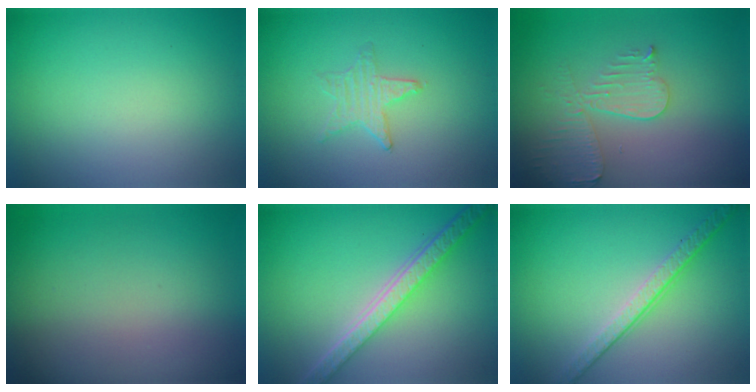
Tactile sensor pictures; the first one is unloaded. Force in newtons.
{"total": 0.9, "press": 0.9, "slide": 0.2}
{"total": 3.9, "press": 3.7, "slide": 1.2}
{"total": 0.0}
{"total": 5.6, "press": 4.3, "slide": 3.7}
{"total": 3.8, "press": 2.8, "slide": 2.6}